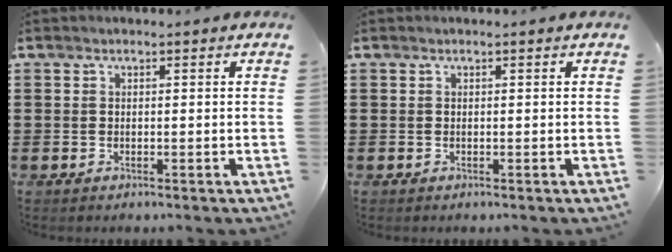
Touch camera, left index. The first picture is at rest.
{"total": 0.0}